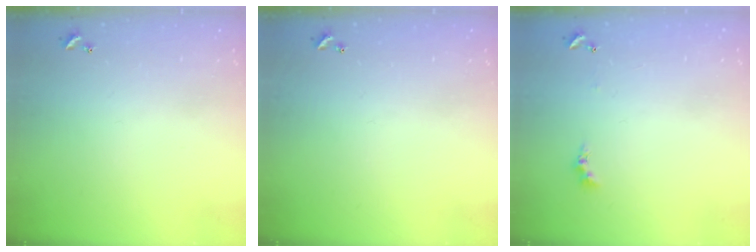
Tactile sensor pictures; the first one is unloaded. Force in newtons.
{"total": 0.0}
{"total": 0.6, "press": 0.4, "slide": 0.5}